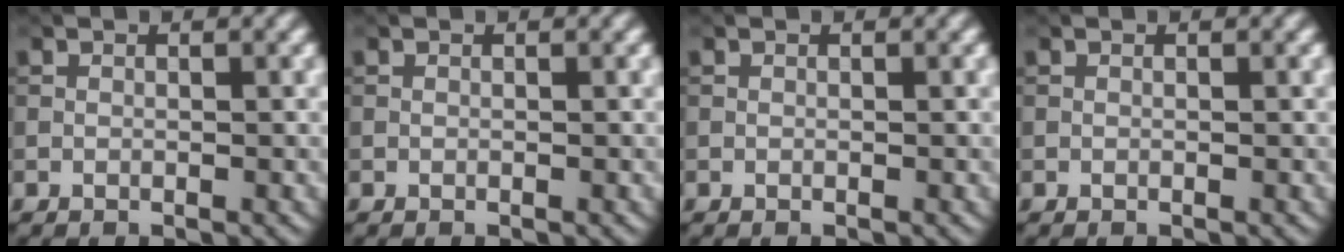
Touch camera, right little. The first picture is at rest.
{"total": 0.0}
{"total": 0.0}
{"total": 0.0}